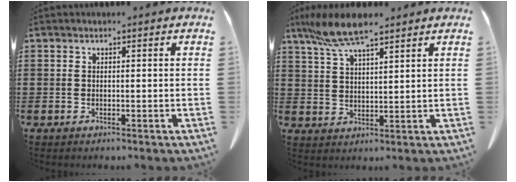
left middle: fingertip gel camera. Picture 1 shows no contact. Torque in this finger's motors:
{"motor_torque": [0.77, 0.69, 0.39, 0.13]}